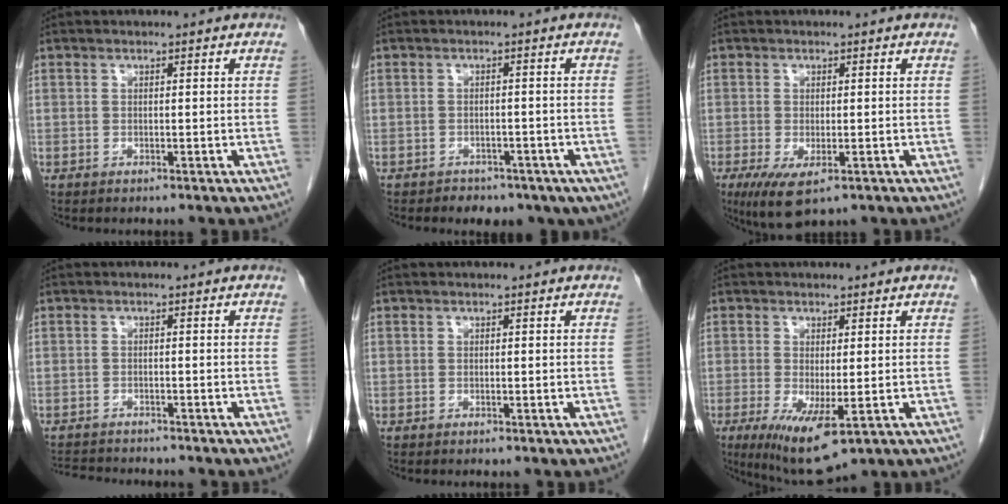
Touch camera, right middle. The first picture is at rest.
{"total": 7.0, "force": [-4.8, 4.5, 2.5], "torque": [-0.029, 0.009, -0.049]}
{"total": 6.2, "force": [-3.3, 2.3, 4.8], "torque": [-0.078, -0.018, -0.049]}
{"total": 5.7, "force": [-5.4, 0.8, 1.5], "torque": [-0.021, -0.009, -0.085]}
{"total": 0.0}
{"total": 8.9, "force": [-3.2, 2.6, 7.9], "torque": [-0.136, -0.027, -0.041]}